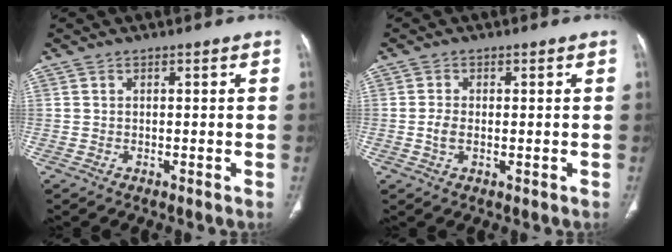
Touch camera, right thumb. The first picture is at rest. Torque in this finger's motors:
{"motor_torque": [-0.38, 0.27, 0.02, 0.59, 0.06]}